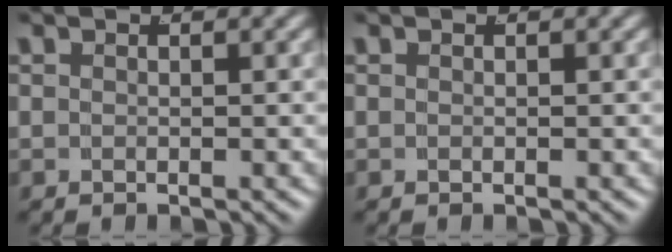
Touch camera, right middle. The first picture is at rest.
{"total": 0.0}